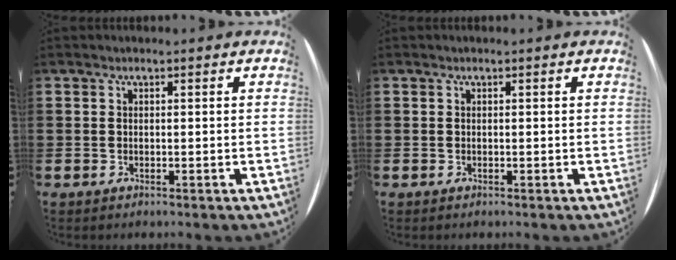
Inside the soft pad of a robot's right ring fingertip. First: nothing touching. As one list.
[{"total": 0.0}]